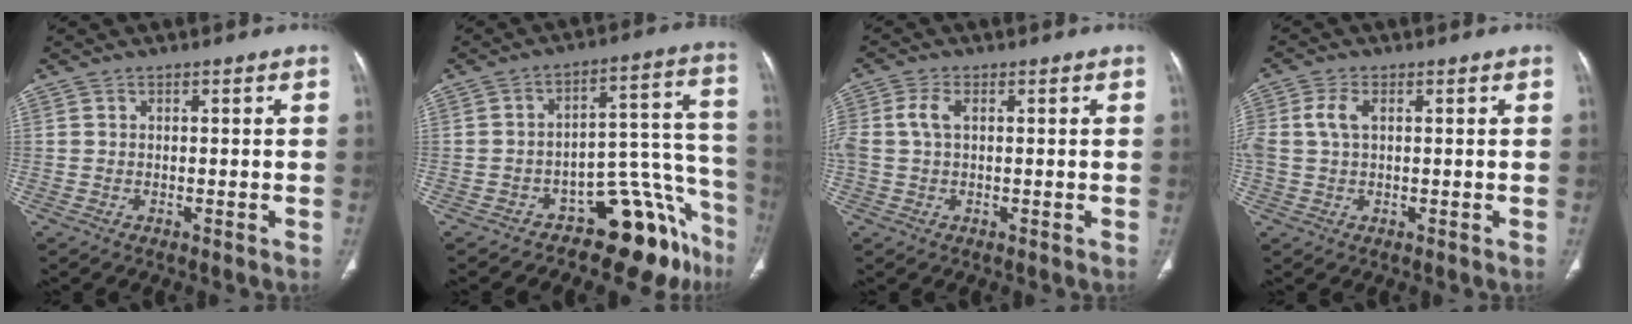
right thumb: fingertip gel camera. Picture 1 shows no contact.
{"total": 15.2, "force": [-11.1, 6.5, 8.1], "torque": [-0.020, 0.139, -0.160]}
{"total": 4.2, "force": [0.6, 2.4, 3.4], "torque": [-0.100, 0.012, 0.011]}
{"total": 4.7, "force": [1.0, 2.8, 3.7], "torque": [-0.102, 0.012, 0.019]}